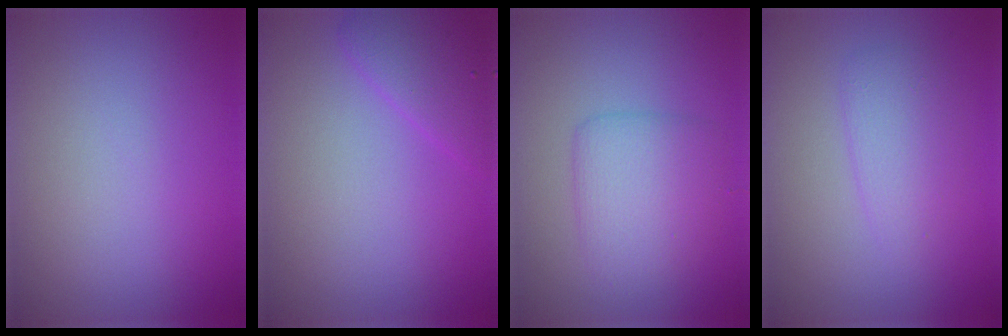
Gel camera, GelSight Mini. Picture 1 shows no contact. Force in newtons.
{"total": 2.6, "press": 2.6, "slide": 0.2}
{"total": 3.4, "press": 3.4, "slide": 0.1}
{"total": 2.1, "press": 2.1, "slide": 0.2}